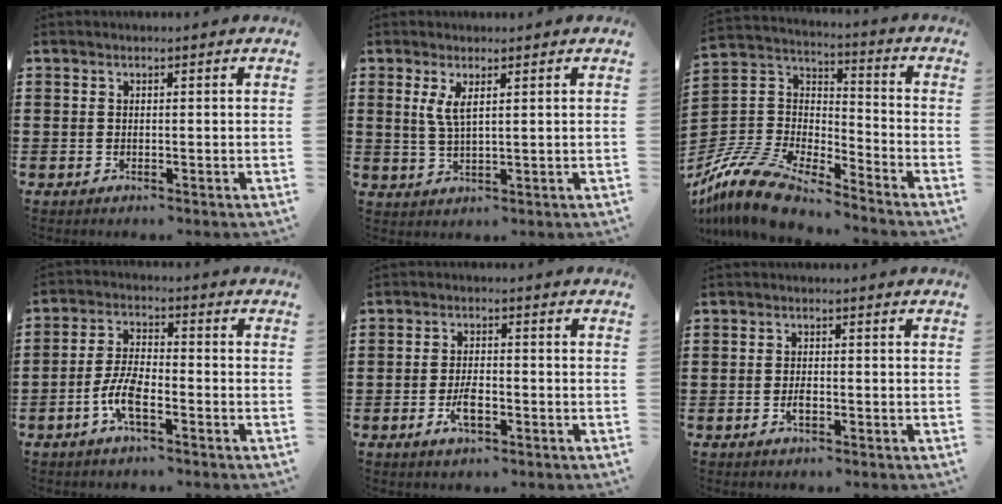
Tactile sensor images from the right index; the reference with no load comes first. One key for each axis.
{"total": 3.2, "fx": 1.4, "fy": 0.8, "fz": 2.8, "tx": -0.061, "ty": 0.003, "tz": 0.024}
{"total": 12.0, "fx": -10.9, "fy": 2.5, "fz": 4.2, "tx": -0.117, "ty": 0.012, "tz": -0.230}
{"total": 5.4, "fx": -2.4, "fy": 1.7, "fz": 4.6, "tx": -0.112, "ty": -0.006, "tz": -0.051}
{"total": 4.0, "fx": -1.6, "fy": 1.6, "fz": 3.3, "tx": -0.071, "ty": -0.001, "tz": -0.031}
{"total": 1.7, "fx": -0.7, "fy": 0.7, "fz": 1.4, "tx": -0.028, "ty": -0.001, "tz": -0.012}